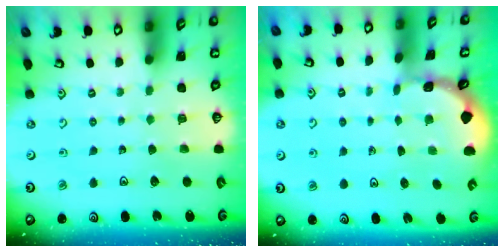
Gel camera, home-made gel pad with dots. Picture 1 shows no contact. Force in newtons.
{"total": 0.6, "press": 0.6, "slide": 0.2}